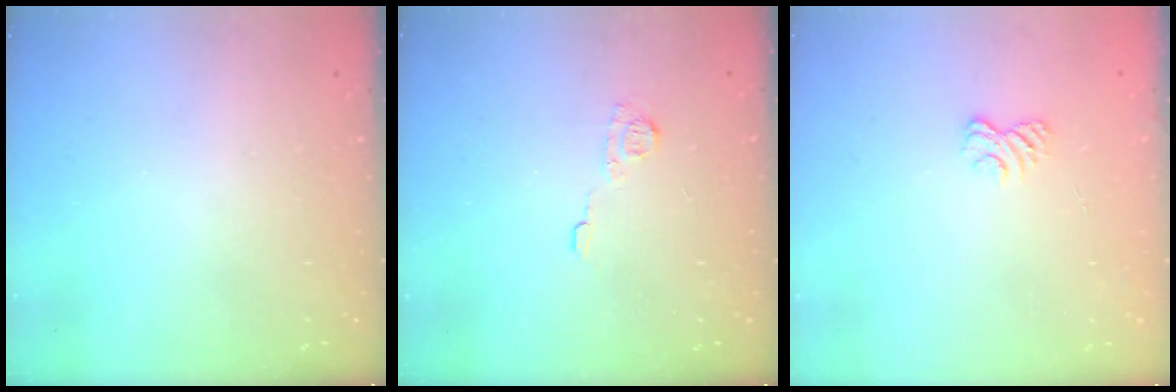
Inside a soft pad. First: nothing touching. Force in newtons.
{"total": 5.9, "press": 5.9, "slide": 0.7}
{"total": 2.5, "press": 2.2, "slide": 1.2}